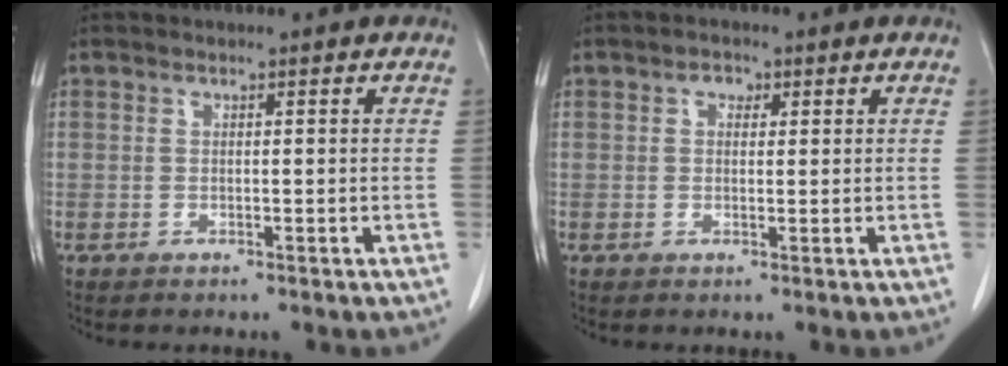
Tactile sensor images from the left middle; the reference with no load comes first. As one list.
[{"total": 1.8, "force": [0.8, 1.2, 1.0], "torque": [-0.018, 0.006, 0.011]}]